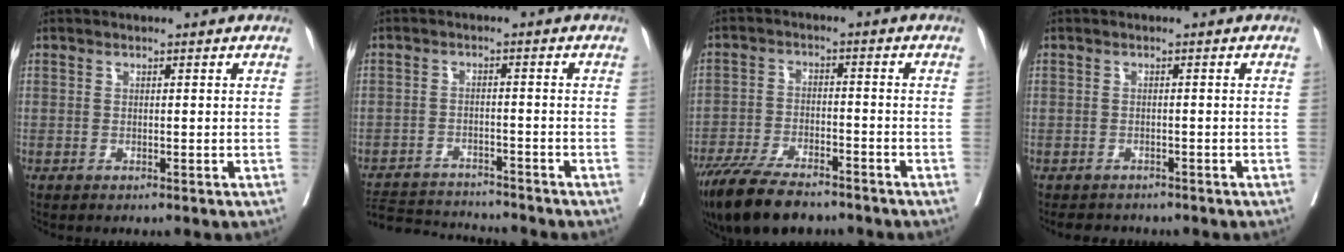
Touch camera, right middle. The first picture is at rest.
{"total": 9.4, "force": [-9.3, 0.4, 1.2], "torque": [-0.020, 0.003, -0.148]}
{"total": 12.1, "force": [-9.7, 3.2, 6.4], "torque": [-0.111, -0.025, -0.164]}
{"total": 3.5, "force": [-3.2, 1.3, 0.6], "torque": [-0.008, -0.004, -0.044]}